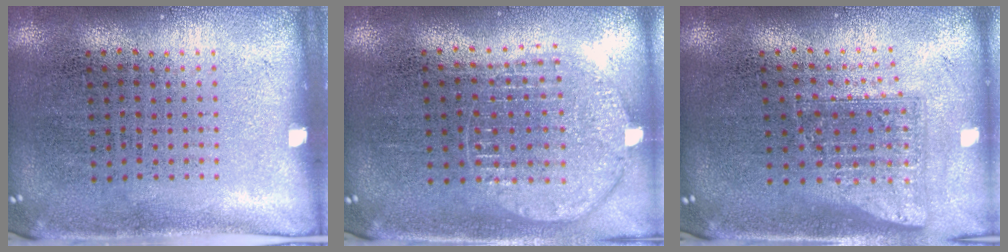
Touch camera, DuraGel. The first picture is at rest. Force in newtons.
{"total": 1.0, "press": 1.0, "slide": 0.1}
{"total": 1.7, "press": 1.3, "slide": 1.0}